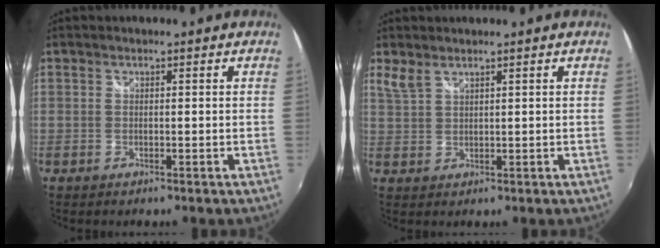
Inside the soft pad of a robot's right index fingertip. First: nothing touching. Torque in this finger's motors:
{"motor_torque": [0.05, 0.06, 0.02, 0.03]}